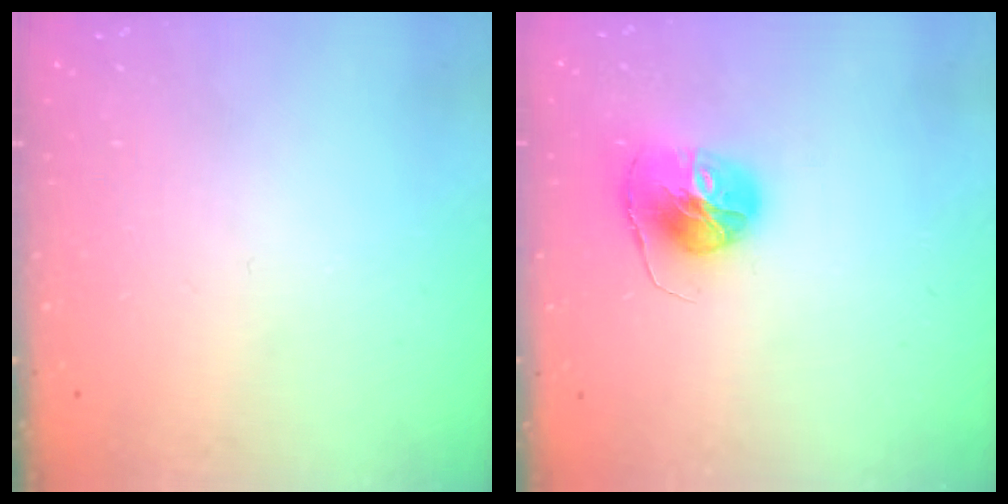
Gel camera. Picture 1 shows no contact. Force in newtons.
{"total": 10.1, "press": 10.1, "slide": 0.2}